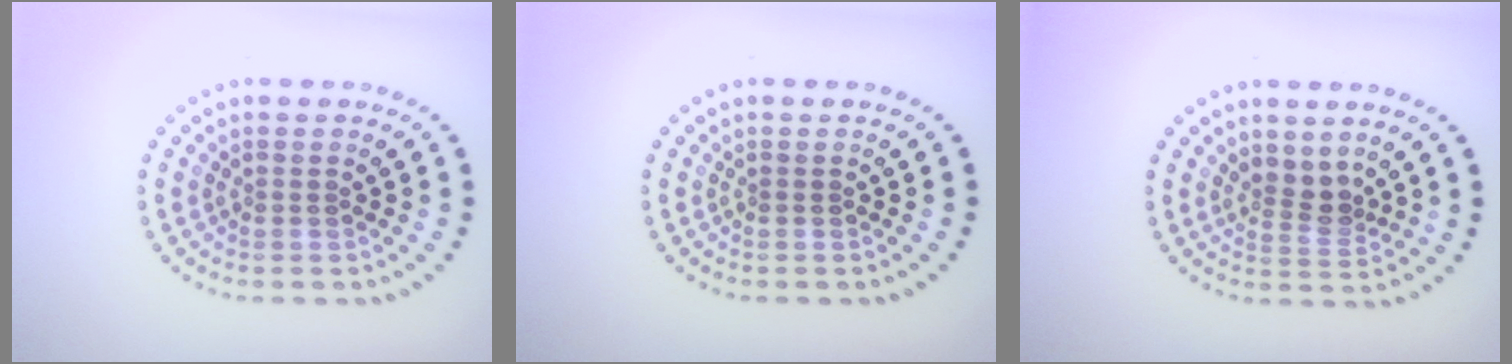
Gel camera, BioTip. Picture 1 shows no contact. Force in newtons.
{"total": 0.0}
{"total": 2.3, "press": 1.8, "slide": 1.4}